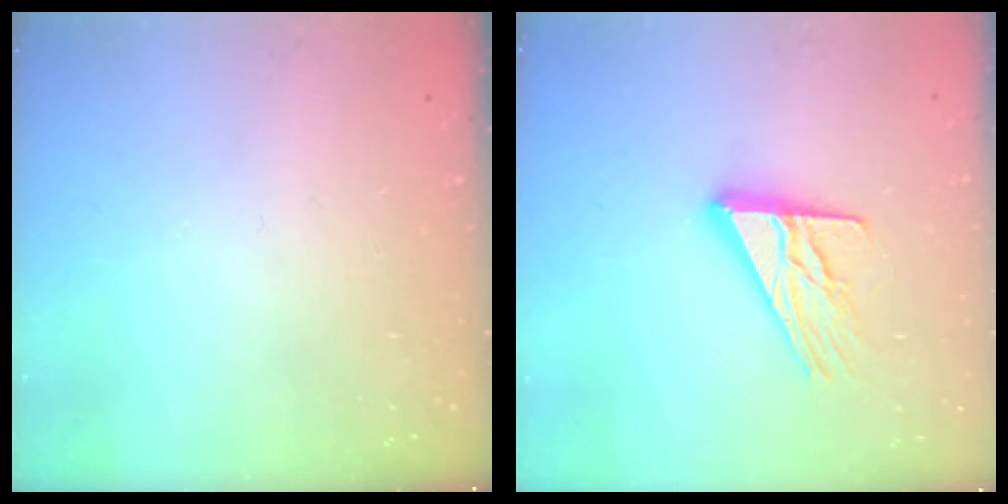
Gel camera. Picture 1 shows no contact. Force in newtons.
{"total": 13.9, "press": 13.9, "slide": 1.1}